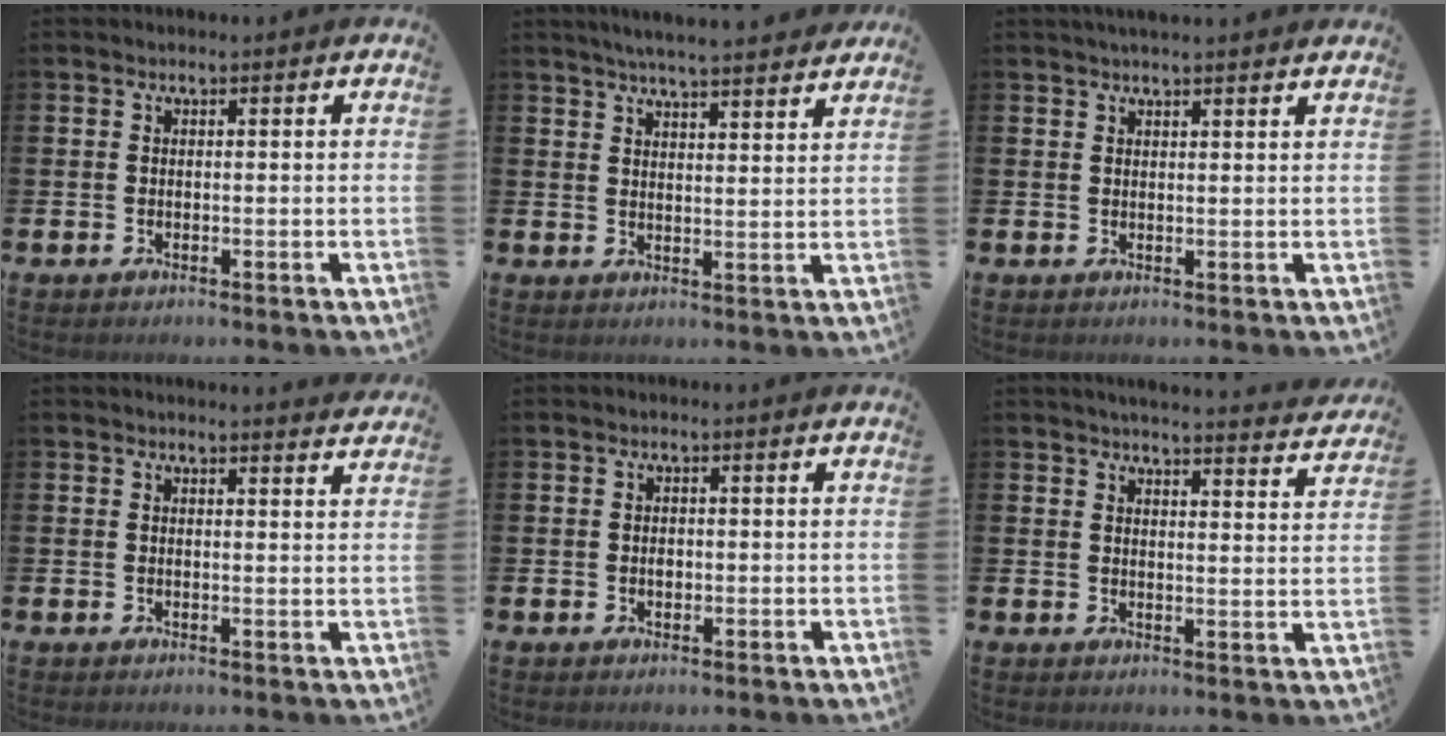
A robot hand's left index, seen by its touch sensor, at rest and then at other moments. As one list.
[{"total": 5.3, "force": [5.2, -0.5, 1.1], "torque": [-0.034, -0.028, 0.091]}, {"total": 2.1, "force": [2.0, -0.1, 0.5], "torque": [-0.012, -0.005, 0.036]}, {"total": 2.0, "force": [2.0, -0.1, -0.1], "torque": [0.007, -0.016, 0.035]}, {"total": 0.9, "force": [0.0, 0.7, 0.6], "torque": [-0.003, 0.002, -0.003]}, {"total": 4.4, "force": [4.3, -0.3, 0.6], "torque": [-0.015, -0.032, 0.074]}]